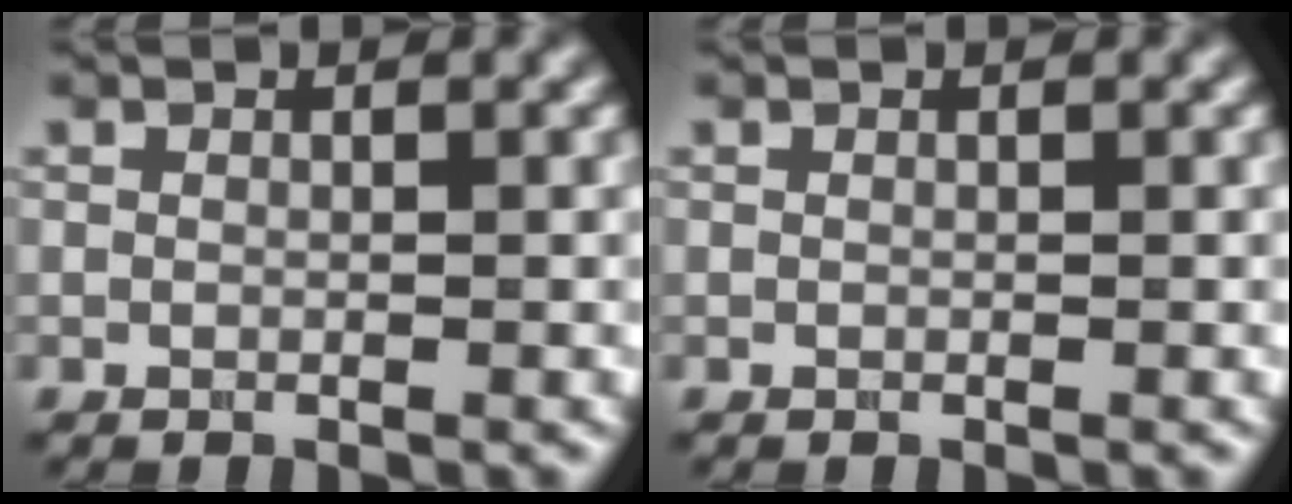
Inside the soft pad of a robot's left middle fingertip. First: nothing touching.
{"total": 0.0}